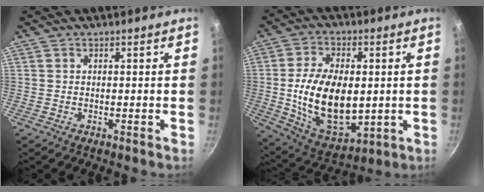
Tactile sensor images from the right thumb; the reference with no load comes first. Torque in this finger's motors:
{"motor_torque": [-0.25, 1.24, 1.94, -0.05, 0.18]}